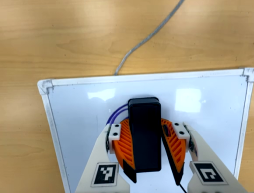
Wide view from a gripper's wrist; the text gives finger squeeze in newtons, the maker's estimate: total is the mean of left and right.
{"total": 14.1, "left": 15.1, "right": 13.1}